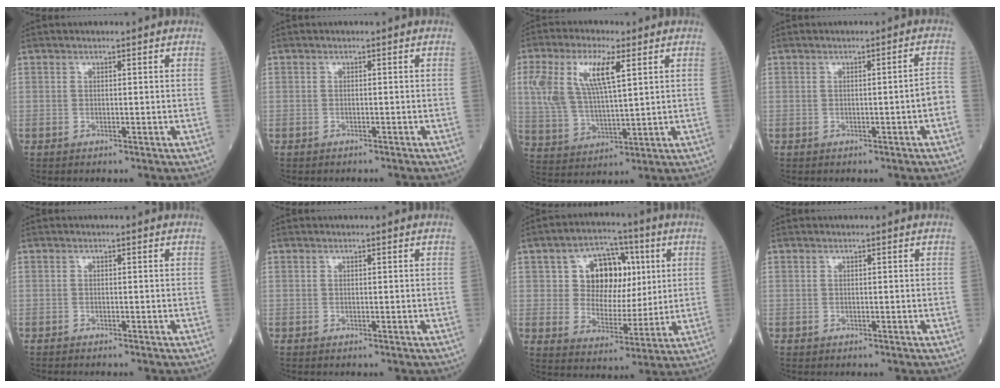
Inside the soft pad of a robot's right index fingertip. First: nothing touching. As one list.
[{"total": 1.4, "force": [-1.3, 0.5, 0.0], "torque": [-0.003, 0.001, -0.020]}, {"total": 11.3, "force": [4.3, 3.5, 9.9], "torque": [-0.224, 0.018, 0.089]}, {"total": 2.5, "force": [-0.9, 0.0, 2.3], "torque": [-0.027, 0.006, -0.014]}, {"total": 1.5, "force": [-1.3, -0.1, 0.6], "torque": [-0.007, 0.000, -0.017]}, {"total": 0.0}, {"total": 11.4, "force": [3.4, 7.7, 7.6], "torque": [-0.121, 0.029, 0.061]}, {"total": 0.0}]